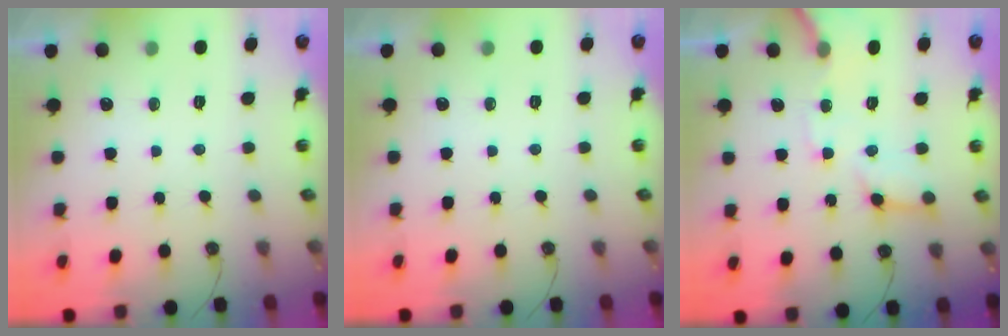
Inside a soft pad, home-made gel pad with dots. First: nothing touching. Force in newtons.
{"total": 0.0}
{"total": 11.0, "press": 10.9, "slide": 1.7}